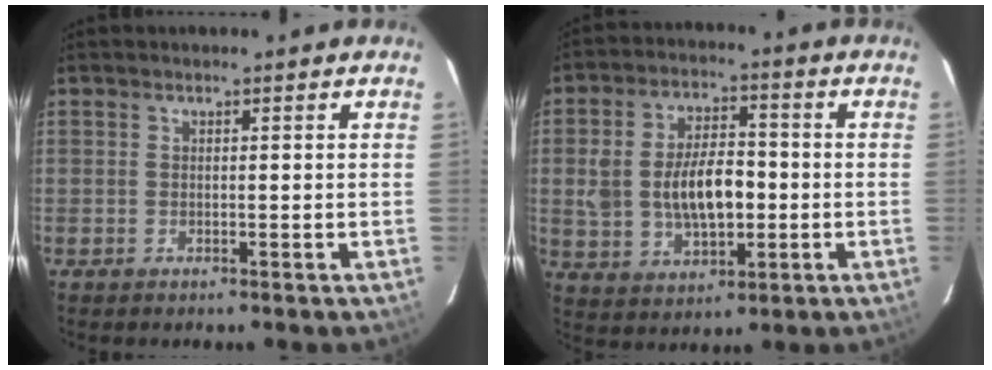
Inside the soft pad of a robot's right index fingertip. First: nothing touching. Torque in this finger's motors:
{"motor_torque": [0.47, -0.10, 0.48, 0.10]}